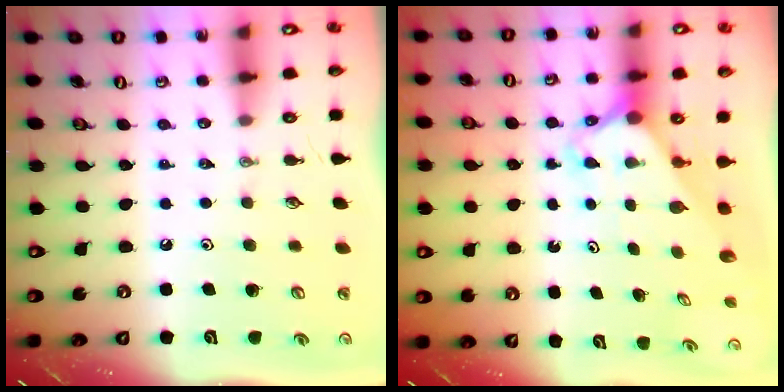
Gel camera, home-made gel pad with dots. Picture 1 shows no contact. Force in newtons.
{"total": 2.3, "press": 2.3, "slide": 0.2}